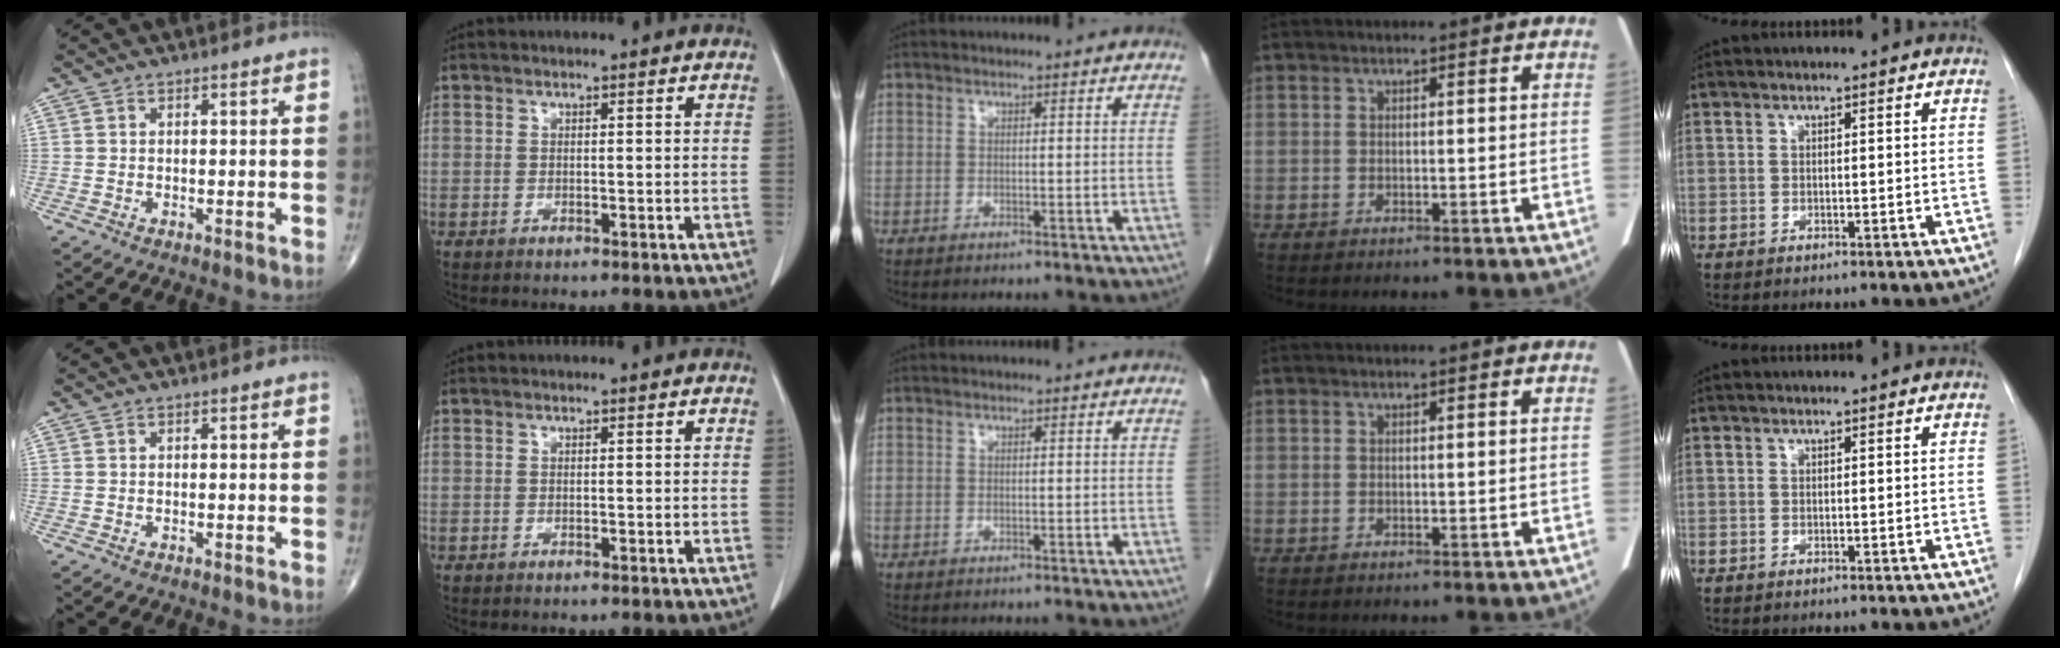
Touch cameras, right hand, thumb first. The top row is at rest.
{}